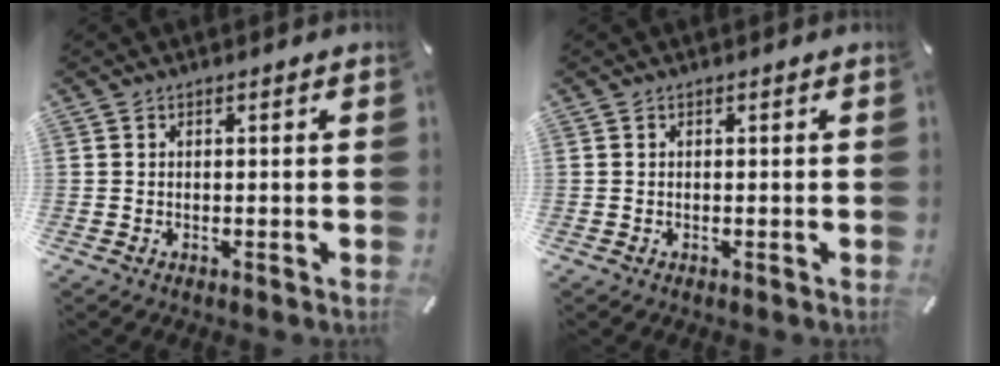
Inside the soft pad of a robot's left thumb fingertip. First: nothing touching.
{"total": 0.0}